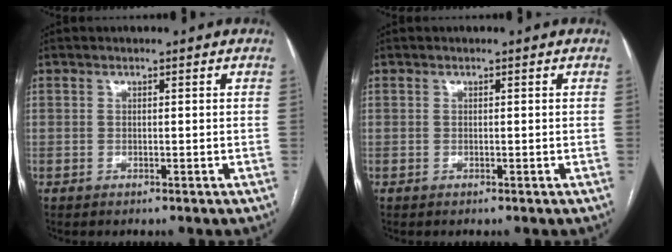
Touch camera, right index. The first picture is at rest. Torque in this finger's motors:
{"motor_torque": [0.00, 0.00, 0.00, 0.00]}